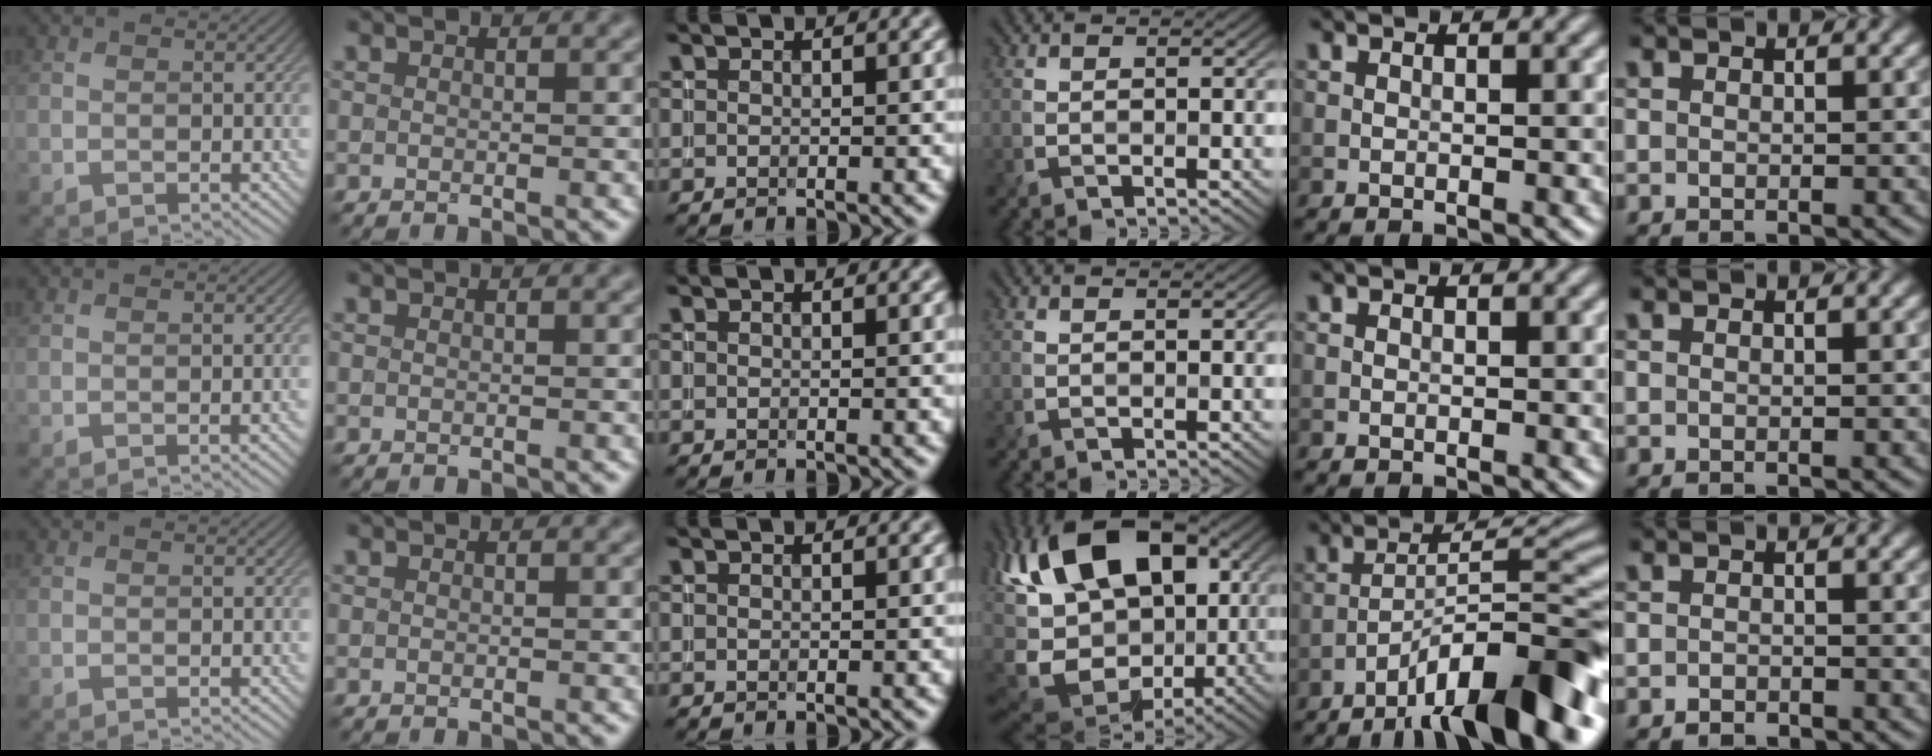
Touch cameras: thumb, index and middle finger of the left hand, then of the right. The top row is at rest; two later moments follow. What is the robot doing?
{"motion": "insert", "object": "backpack"}